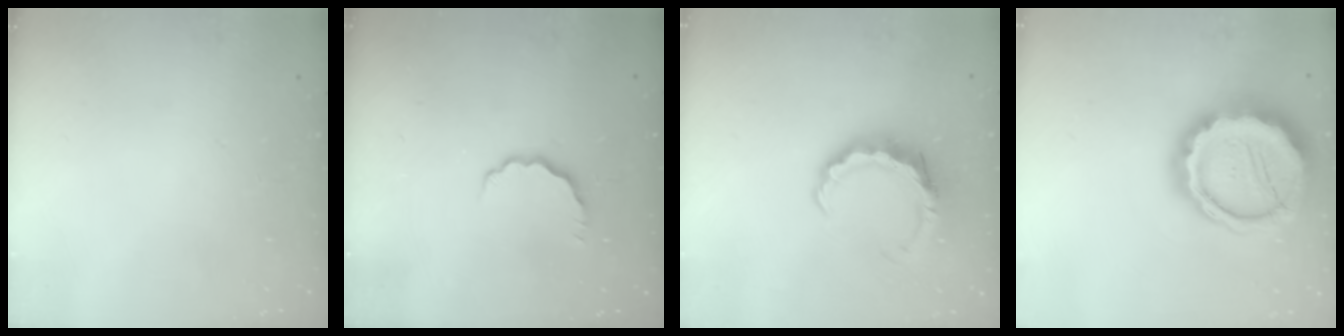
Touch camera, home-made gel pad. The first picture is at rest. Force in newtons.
{"total": 4.9, "press": 4.8, "slide": 1.0}
{"total": 8.2, "press": 8.1, "slide": 1.5}
{"total": 23.7, "press": 23.3, "slide": 4.5}